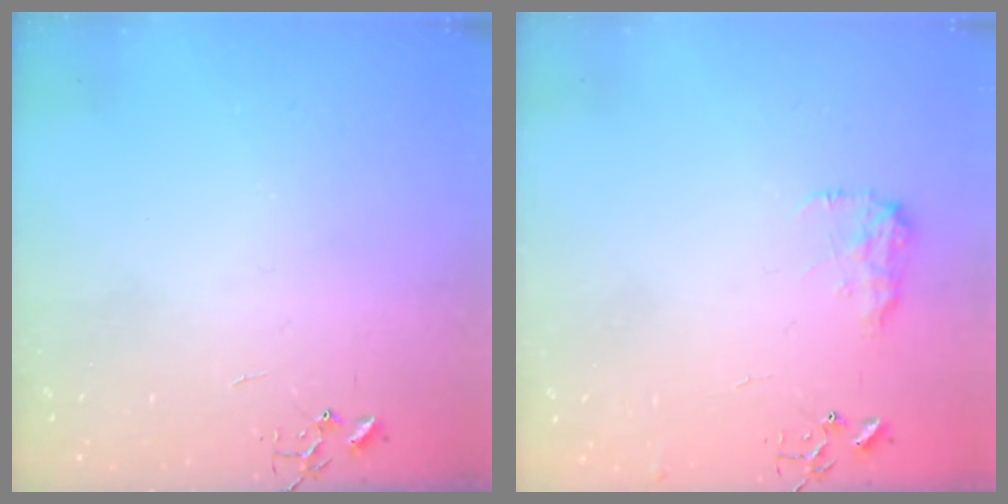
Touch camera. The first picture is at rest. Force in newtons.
{"total": 8.7, "press": 8.6, "slide": 0.5}